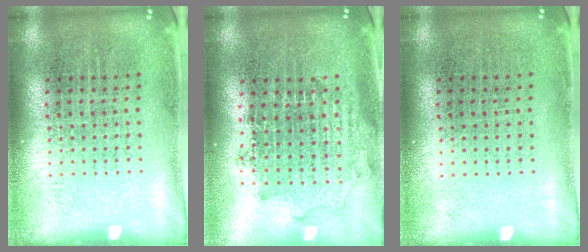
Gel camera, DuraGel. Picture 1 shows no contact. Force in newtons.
{"total": 1.8, "press": 1.4, "slide": 1.1}
{"total": 0.0}